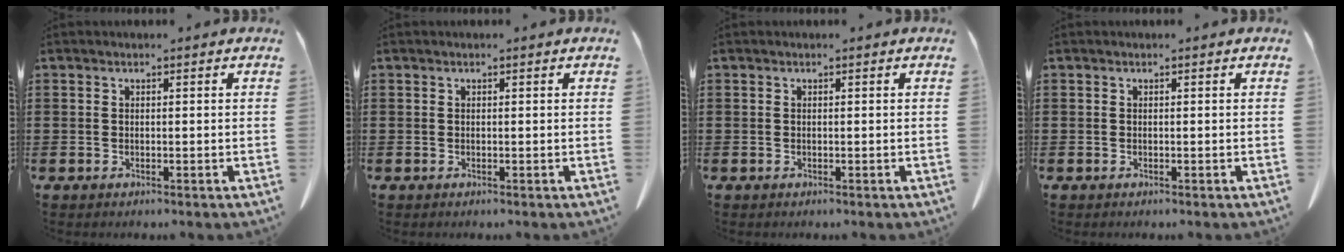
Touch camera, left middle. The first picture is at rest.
{"total": 0.0}
{"total": 0.0}
{"total": 0.0}